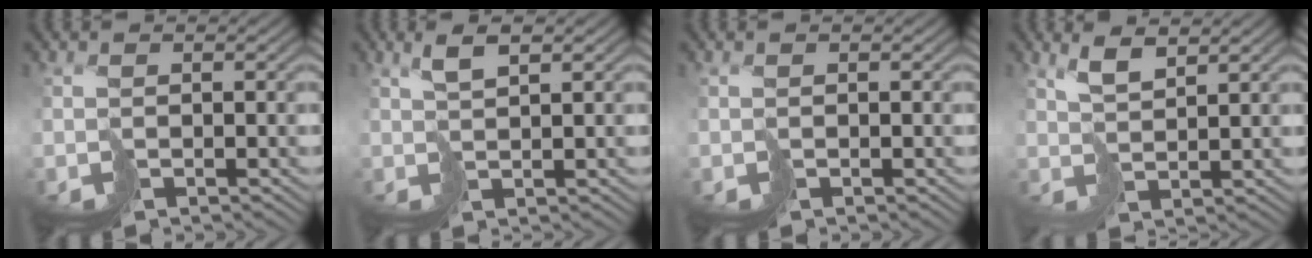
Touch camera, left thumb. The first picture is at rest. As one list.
[{"total": 2.9, "force": [1.6, 0.7, 2.3], "torque": [-0.051, 0.005, 0.031]}, {"total": 0.0}, {"total": 3.4, "force": [2.4, 0.8, 2.3], "torque": [-0.055, 0.003, 0.049]}]